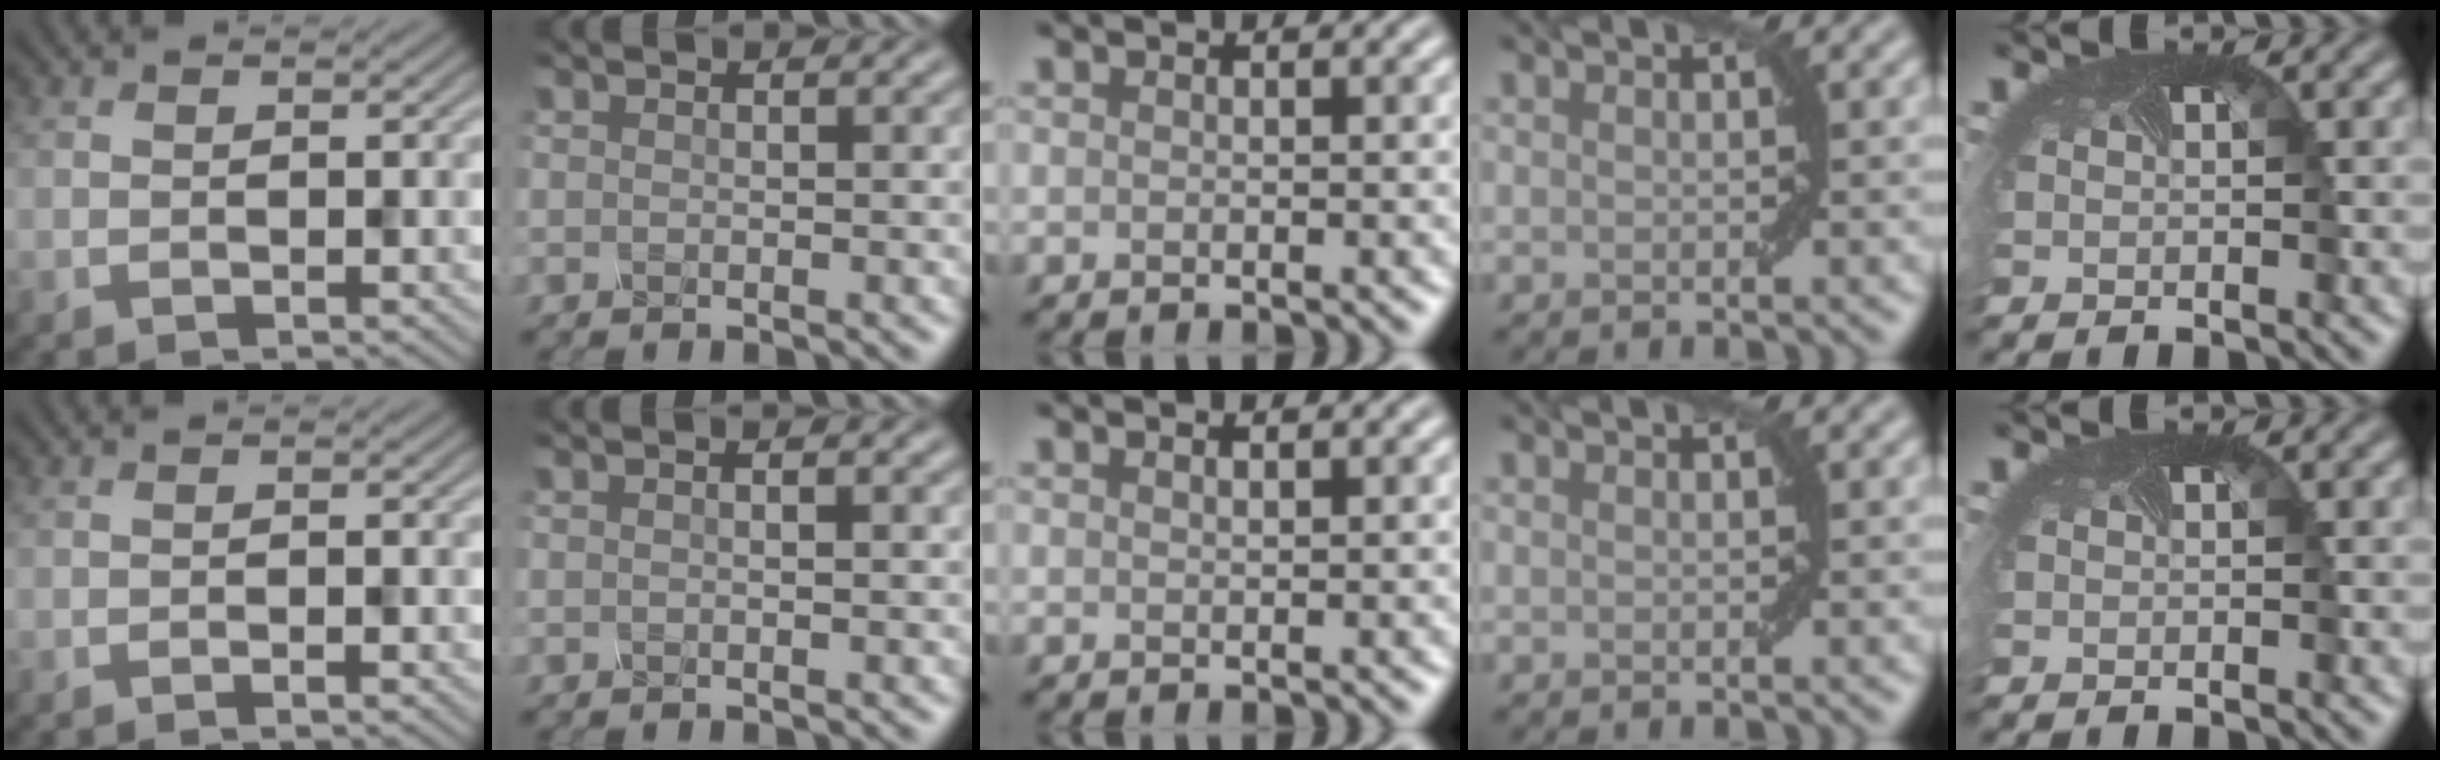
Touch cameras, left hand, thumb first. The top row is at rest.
{"thumb": {"total": 0.9, "force": [-0.6, 0.1, 0.7], "torque": [-0.011, 0.000, -0.011]}, "index": {"total": 0.7, "force": [0.1, 0.1, 0.7], "torque": [-0.014, 0.002, 0.000]}, "middle": {"total": 0.7, "force": [0.5, 0.1, 0.4], "torque": [0.000, 0.002, 0.008]}}